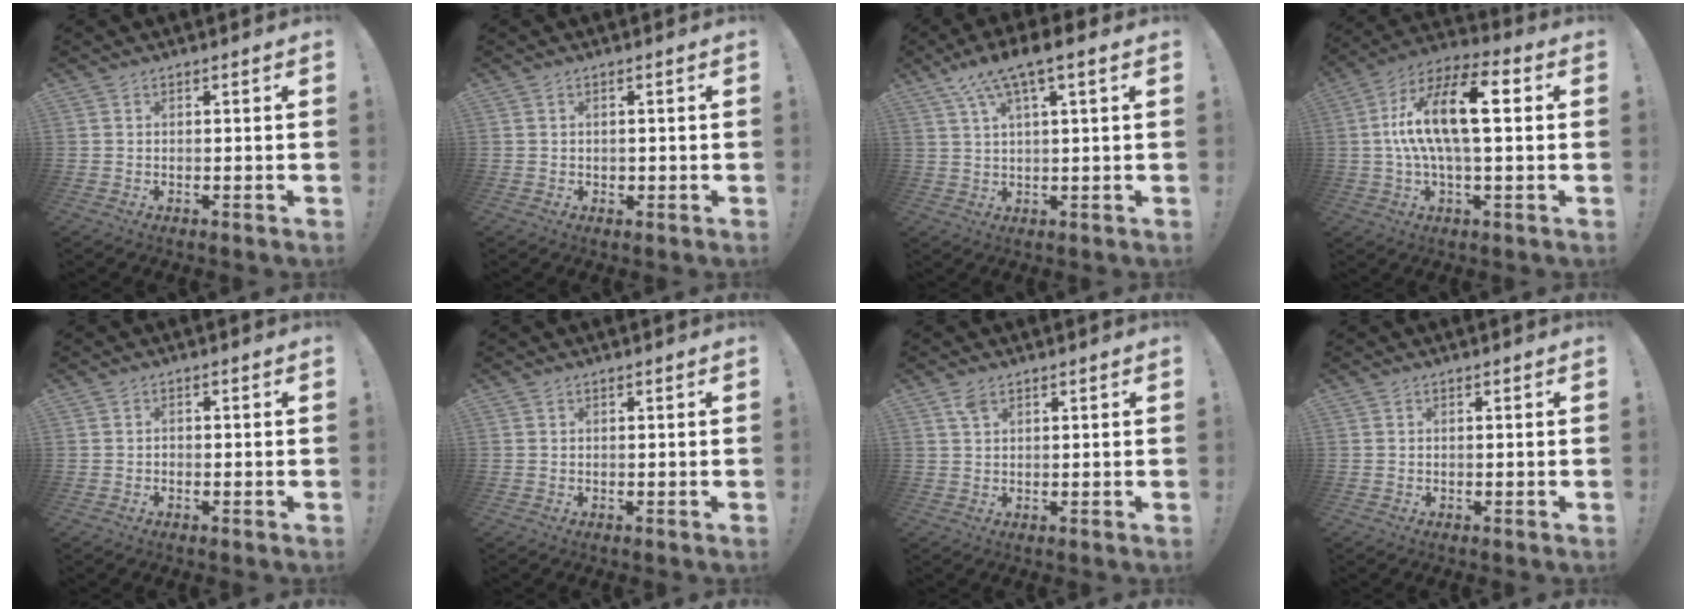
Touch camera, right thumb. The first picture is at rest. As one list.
[{"total": 0.9, "force": [-0.2, 0.8, 0.4], "torque": [-0.012, 0.005, -0.003]}, {"total": 8.7, "force": [4.9, 1.6, 7.0], "torque": [-0.129, -0.018, 0.089]}, {"total": 18.0, "force": [2.3, 6.7, 16.6], "torque": [-0.314, 0.003, 0.029]}, {"total": 1.0, "force": [-0.9, 0.4, 0.1], "torque": [0.000, 0.004, -0.017]}, {"total": 0.0}, {"total": 2.7, "force": [1.6, 1.3, 1.8], "torque": [-0.039, 0.000, 0.030]}, {"total": 0.0}]